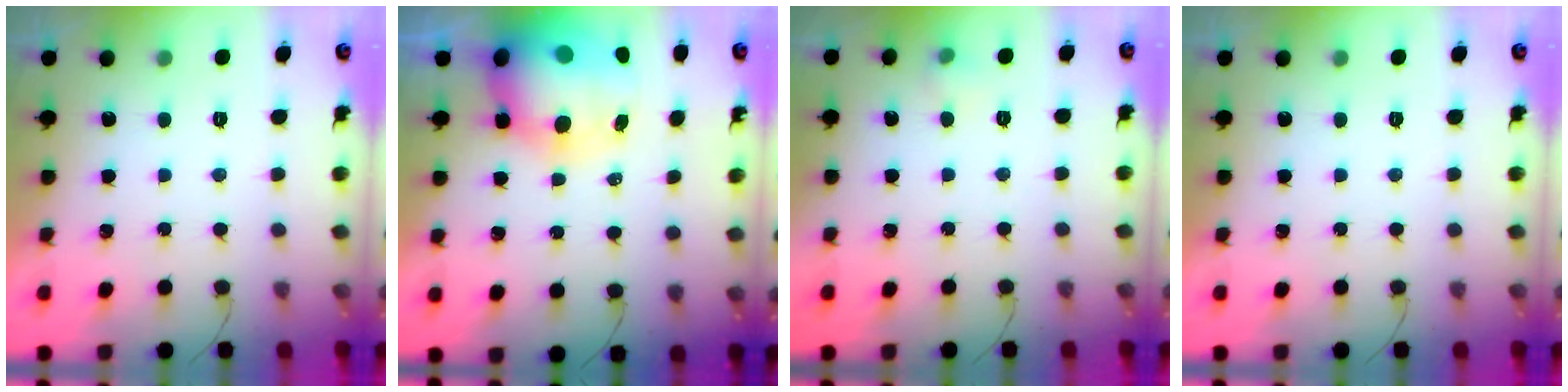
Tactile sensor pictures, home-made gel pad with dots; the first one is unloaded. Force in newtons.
{"total": 14.6, "press": 14.2, "slide": 3.4}
{"total": 4.7, "press": 4.4, "slide": 1.6}
{"total": 0.0}